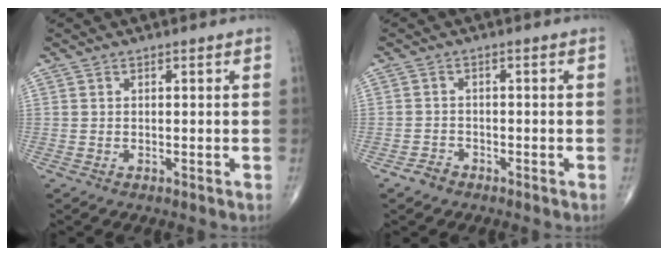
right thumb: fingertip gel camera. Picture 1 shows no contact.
{"total": 2.1, "force": [-1.6, 1.4, 0.3], "torque": [-0.008, 0.007, -0.029]}